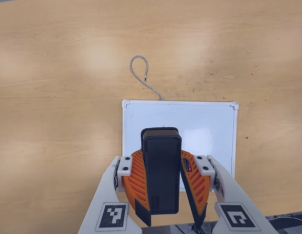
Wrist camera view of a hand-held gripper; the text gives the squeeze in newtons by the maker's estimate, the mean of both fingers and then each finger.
{"total": 10.2, "left": 10.0, "right": 10.4}